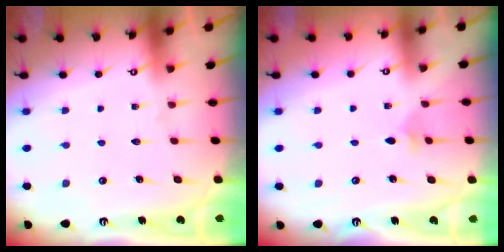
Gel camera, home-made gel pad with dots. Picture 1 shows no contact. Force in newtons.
{"total": 2.2, "press": 2.1, "slide": 0.6}